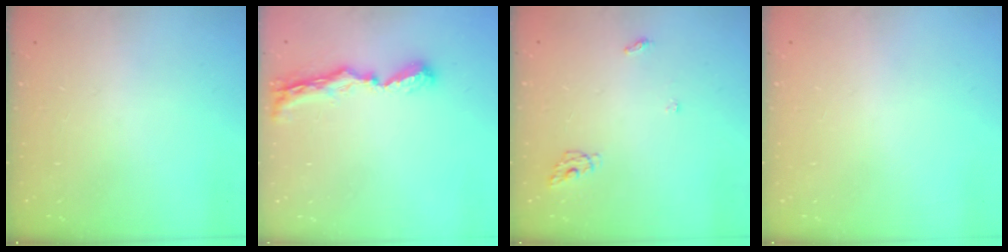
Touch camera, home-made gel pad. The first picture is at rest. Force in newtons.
{"total": 8.6, "press": 8.5, "slide": 0.8}
{"total": 5.0, "press": 5.0, "slide": 0.3}
{"total": 1.1, "press": 0.8, "slide": 0.7}